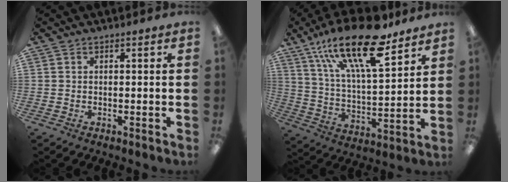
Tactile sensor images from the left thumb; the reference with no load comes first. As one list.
[{"total": 23.2, "force": [15.4, 7.8, 15.4], "torque": [-0.263, -0.083, 0.261]}]